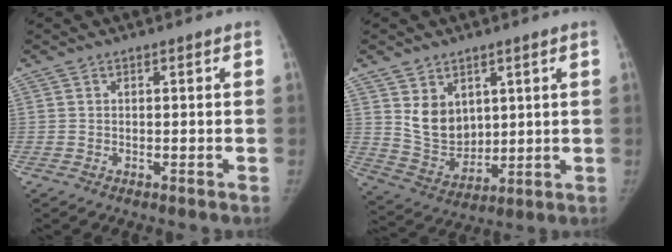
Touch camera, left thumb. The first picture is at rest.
{"total": 9.3, "force": [3.6, 7.0, 5.0], "torque": [-0.059, -0.035, 0.089]}